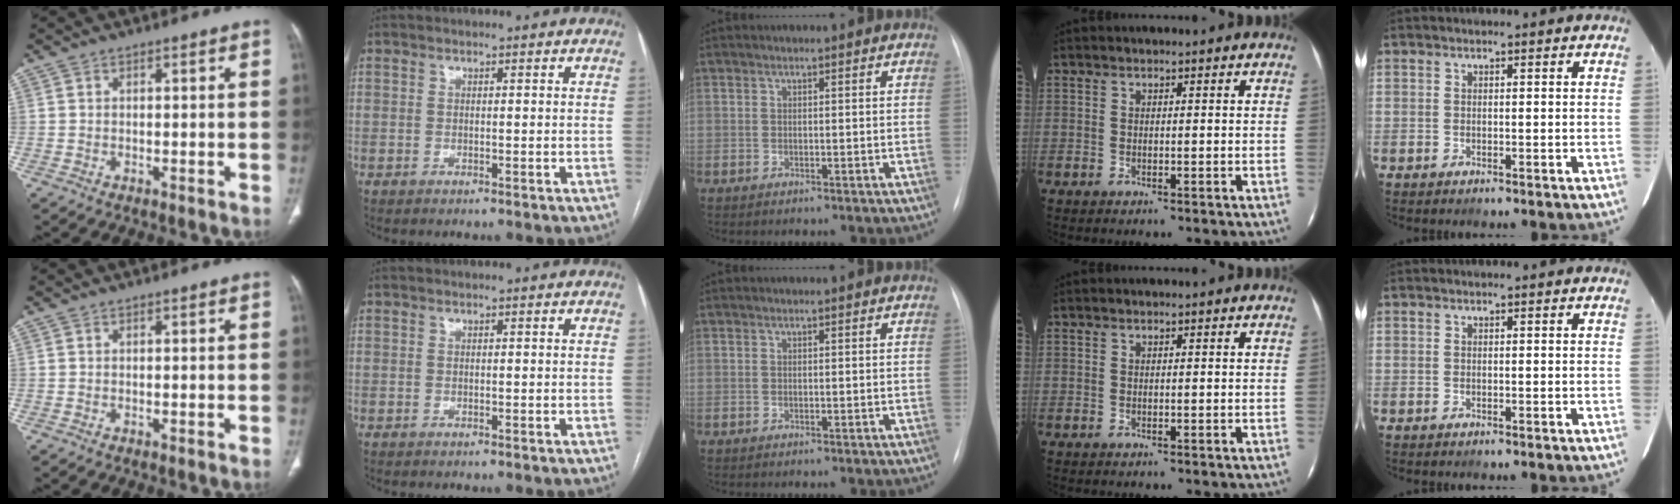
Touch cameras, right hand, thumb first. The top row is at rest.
{}